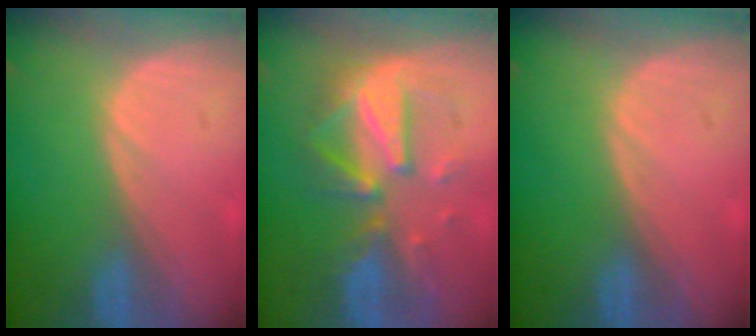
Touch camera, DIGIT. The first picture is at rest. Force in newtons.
{"total": 8.8, "press": 8.8, "slide": 0.4}
{"total": 0.0}